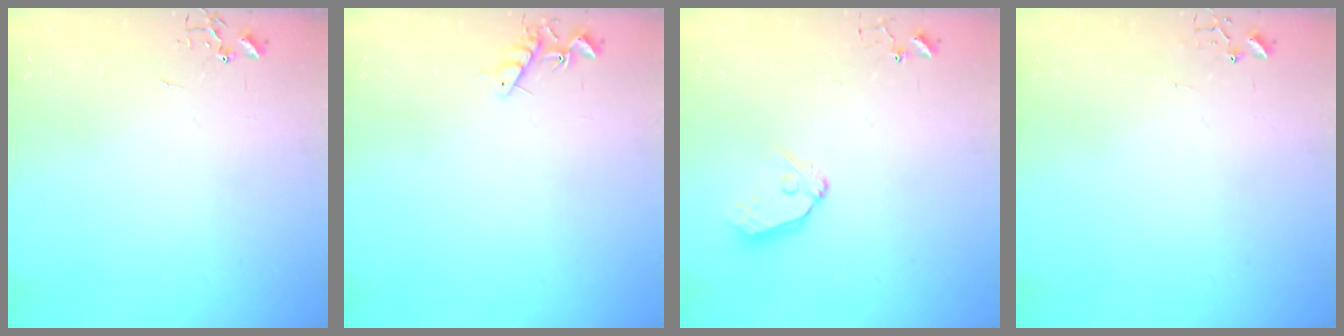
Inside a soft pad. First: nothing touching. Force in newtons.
{"total": 7.0, "press": 6.9, "slide": 0.9}
{"total": 9.5, "press": 9.5, "slide": 0.9}
{"total": 4.2, "press": 4.2, "slide": 0.3}